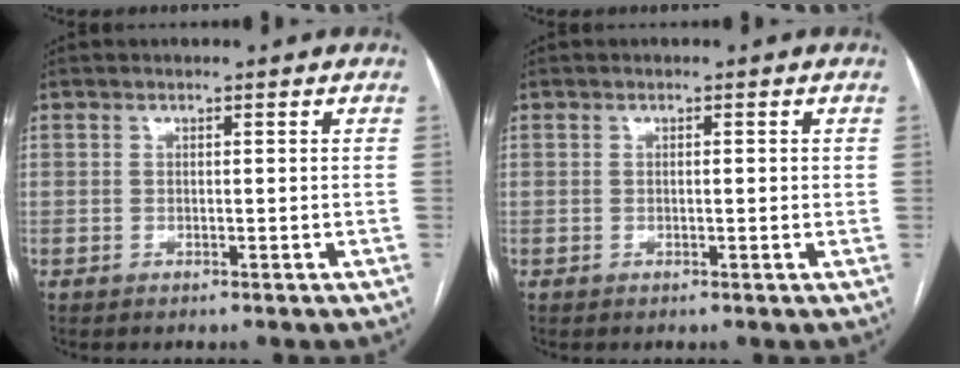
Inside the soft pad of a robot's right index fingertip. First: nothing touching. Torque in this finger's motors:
{"motor_torque": [0.00, 0.14, -0.05, 0.00]}